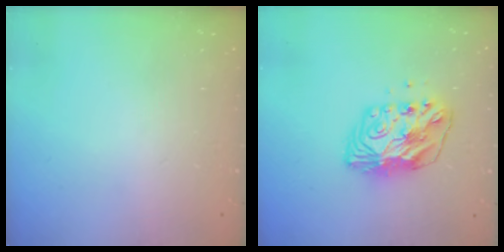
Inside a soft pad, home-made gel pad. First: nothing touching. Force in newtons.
{"total": 9.6, "press": 9.5, "slide": 1.0}